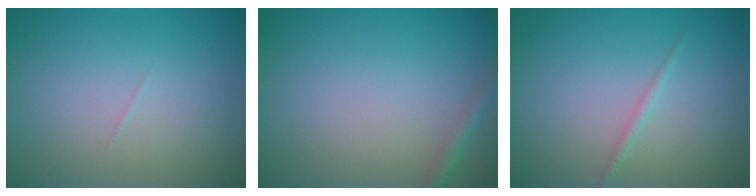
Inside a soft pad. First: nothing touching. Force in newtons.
{"total": 1.5, "press": 1.5, "slide": 0.1}
{"total": 0.8, "press": 0.8, "slide": 0.1}